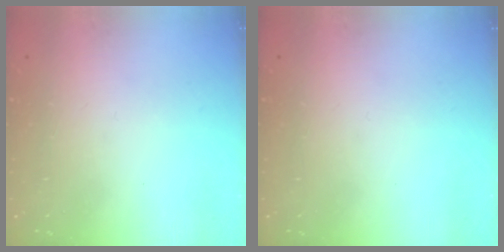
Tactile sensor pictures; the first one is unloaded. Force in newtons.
{"total": 0.0}